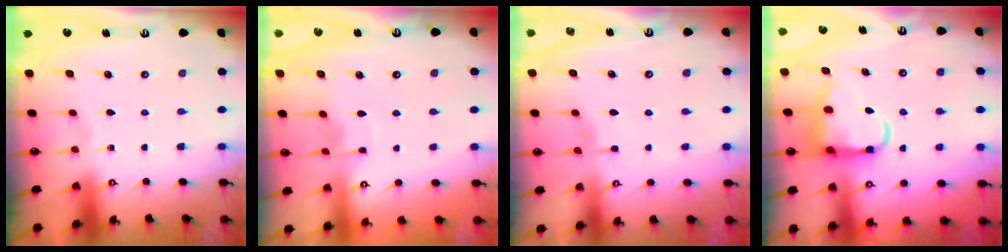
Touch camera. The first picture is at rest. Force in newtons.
{"total": 2.9, "press": 2.9, "slide": 0.4}
{"total": 1.7, "press": 1.7, "slide": 0.3}
{"total": 10.6, "press": 10.6, "slide": 1.1}